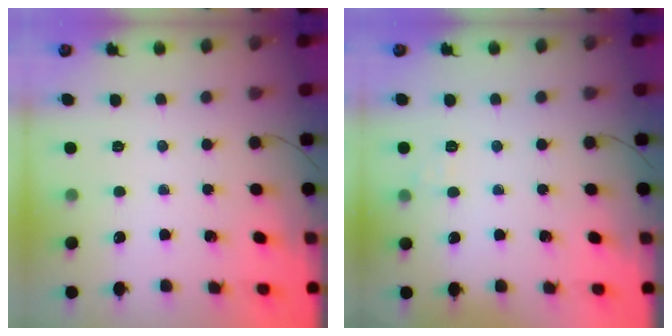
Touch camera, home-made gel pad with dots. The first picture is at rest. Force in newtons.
{"total": 5.6, "press": 5.4, "slide": 1.5}